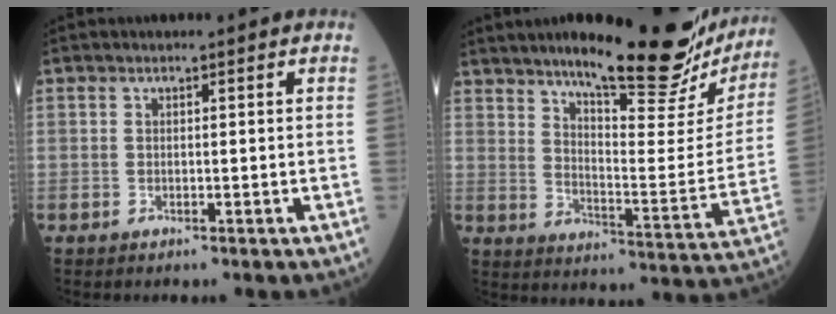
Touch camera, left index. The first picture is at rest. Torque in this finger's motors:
{"motor_torque": [1.07, -1.07, 0.69, 0.17]}